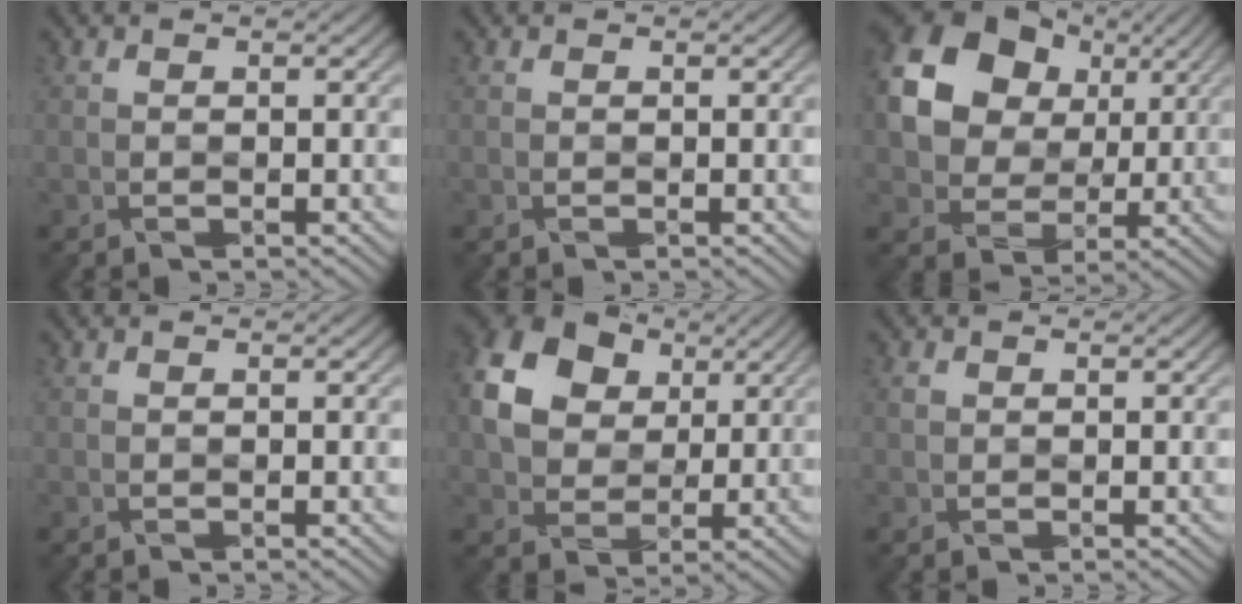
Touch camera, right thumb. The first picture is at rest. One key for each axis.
{"total": 0.0}
{"total": 15.5, "fx": 5.5, "fy": 11.9, "fz": 8.3, "tx": -0.195, "ty": 0.041, "tz": 0.107}
{"total": 0.0}
{"total": 11.4, "fx": 4.0, "fy": 8.4, "fz": 6.6, "tx": -0.161, "ty": 0.018, "tz": 0.072}
{"total": 0.8, "fx": 0.4, "fy": 0.6, "fz": 0.3, "tx": -0.006, "ty": 0.000, "tz": 0.007}